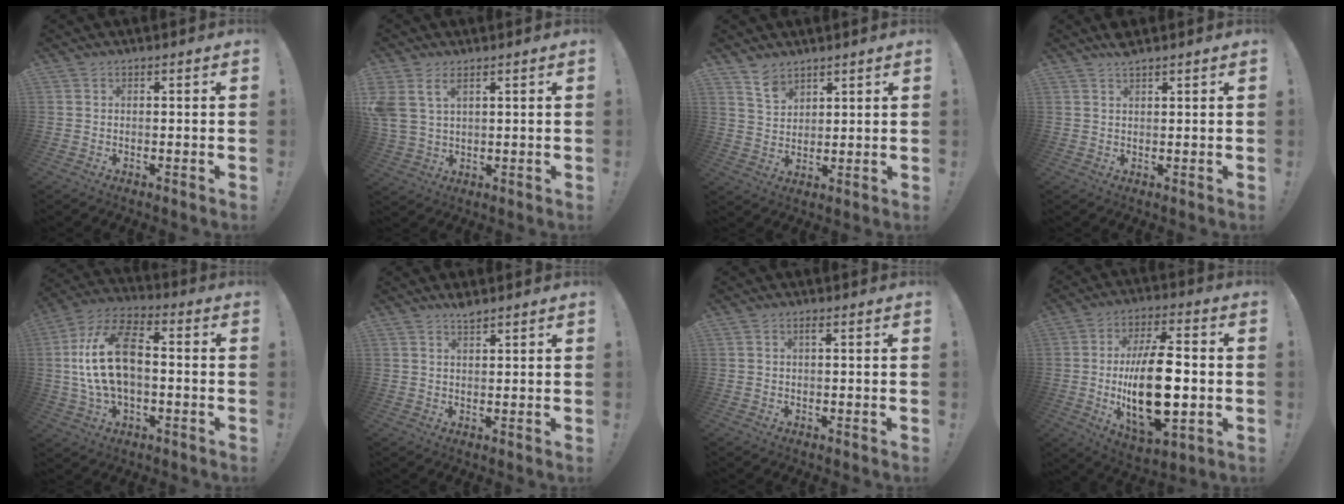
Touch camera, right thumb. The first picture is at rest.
{"total": 6.2, "force": [3.3, 3.3, 4.0], "torque": [-0.090, -0.015, 0.065]}
{"total": 6.3, "force": [5.1, 3.2, 1.8], "torque": [-0.032, -0.035, 0.099]}
{"total": 2.3, "force": [2.0, 0.2, 1.1], "torque": [-0.015, -0.014, 0.036]}
{"total": 18.0, "force": [0.4, 10.3, 14.8], "torque": [-0.264, 0.013, 0.009]}
{"total": 2.5, "force": [2.3, 0.3, 1.1], "torque": [-0.009, -0.016, 0.038]}
{"total": 0.9, "force": [0.2, -0.2, 0.9], "torque": [-0.011, -0.002, 0.000]}
{"total": 21.9, "force": [-1.9, 9.5, 19.6], "torque": [-0.361, -0.005, -0.028]}